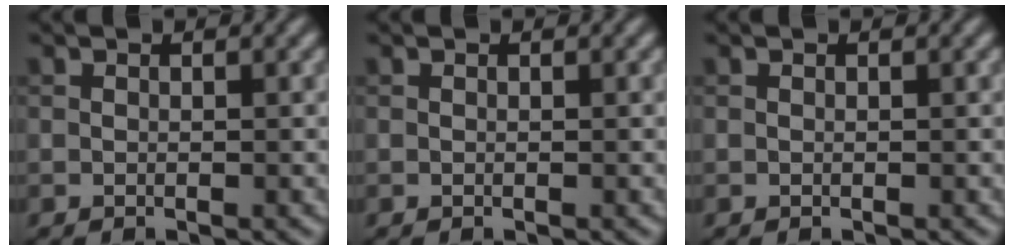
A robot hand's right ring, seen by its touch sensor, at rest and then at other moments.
{"total": 0.0}
{"total": 0.0}